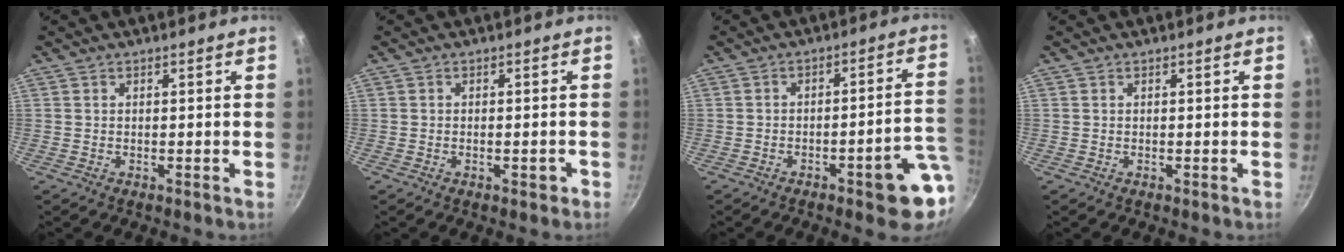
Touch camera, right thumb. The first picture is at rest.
{"total": 1.9, "force": [-0.9, 0.9, 1.5], "torque": [-0.012, 0.007, -0.013]}
{"total": 11.2, "force": [-3.8, 2.8, 10.2], "torque": [-0.097, 0.033, -0.045]}
{"total": 0.0}